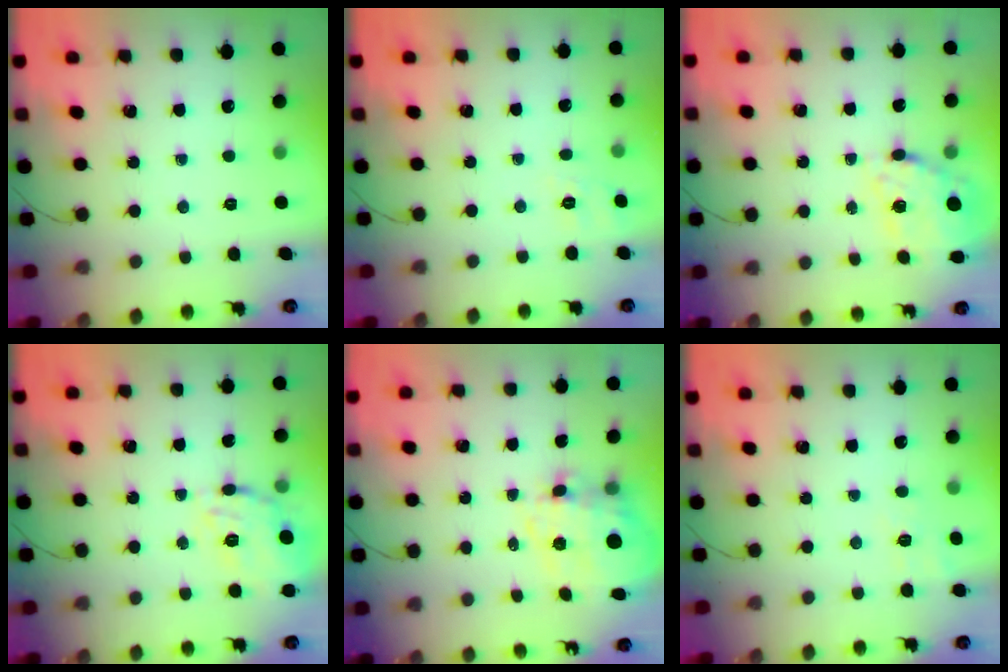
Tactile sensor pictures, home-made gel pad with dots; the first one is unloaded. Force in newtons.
{"total": 6.9, "press": 6.7, "slide": 1.9}
{"total": 18.0, "press": 17.6, "slide": 3.6}
{"total": 20.1, "press": 20.1, "slide": 0.4}
{"total": 14.2, "press": 13.9, "slide": 2.9}
{"total": 9.1, "press": 8.9, "slide": 1.9}